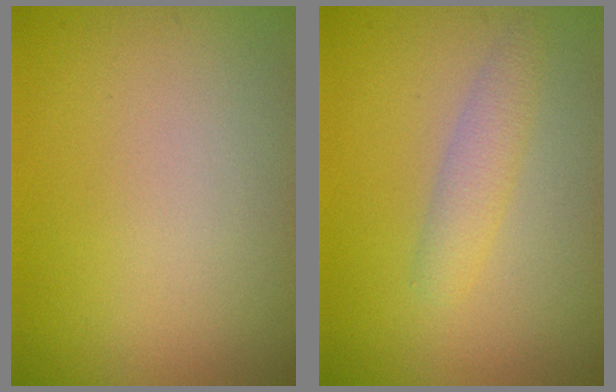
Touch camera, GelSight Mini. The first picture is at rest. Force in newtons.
{"total": 1.9, "press": 1.9, "slide": 0.1}